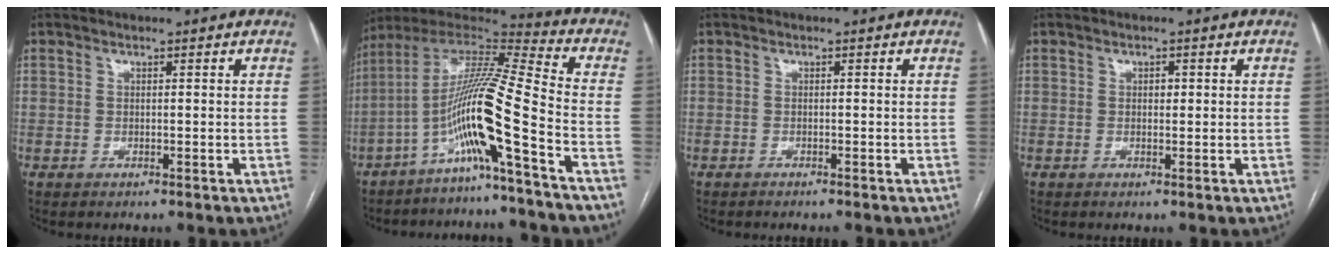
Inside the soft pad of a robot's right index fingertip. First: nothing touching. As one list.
[{"total": 15.2, "force": [-6.9, -1.5, 13.5], "torque": [-0.261, 0.006, -0.133]}, {"total": 2.0, "force": [-1.9, 0.2, 0.7], "torque": [-0.009, -0.002, -0.022]}, {"total": 0.8, "force": [0.2, 0.5, 0.6], "torque": [-0.007, 0.001, 0.002]}]